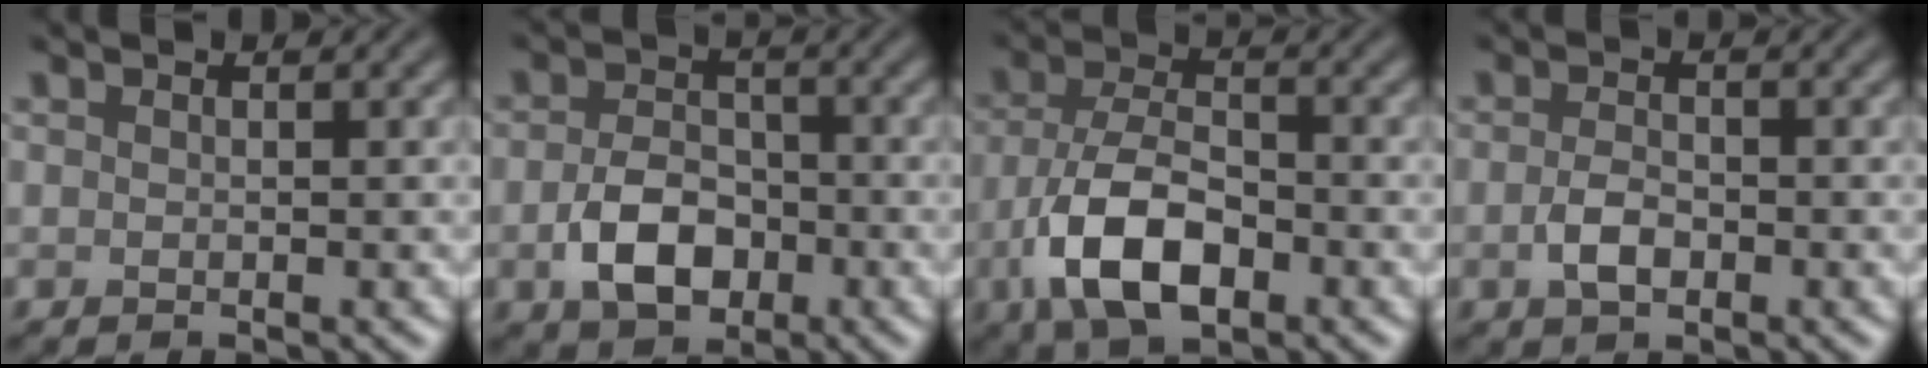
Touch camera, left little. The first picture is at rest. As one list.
[{"total": 5.0, "force": [-1.7, 3.4, 3.2], "torque": [-0.064, -0.005, -0.034]}, {"total": 7.5, "force": [-3.1, 3.8, 5.7], "torque": [-0.123, -0.007, -0.065]}, {"total": 2.3, "force": [-0.8, 1.3, 1.7], "torque": [-0.036, -0.001, -0.019]}]